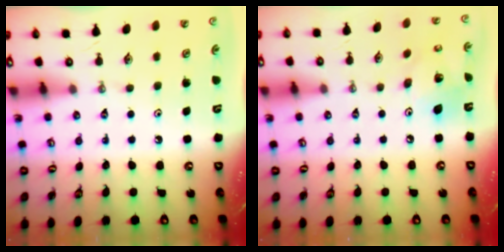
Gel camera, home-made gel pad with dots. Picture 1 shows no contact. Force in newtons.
{"total": 13.1, "press": 12.8, "slide": 2.4}